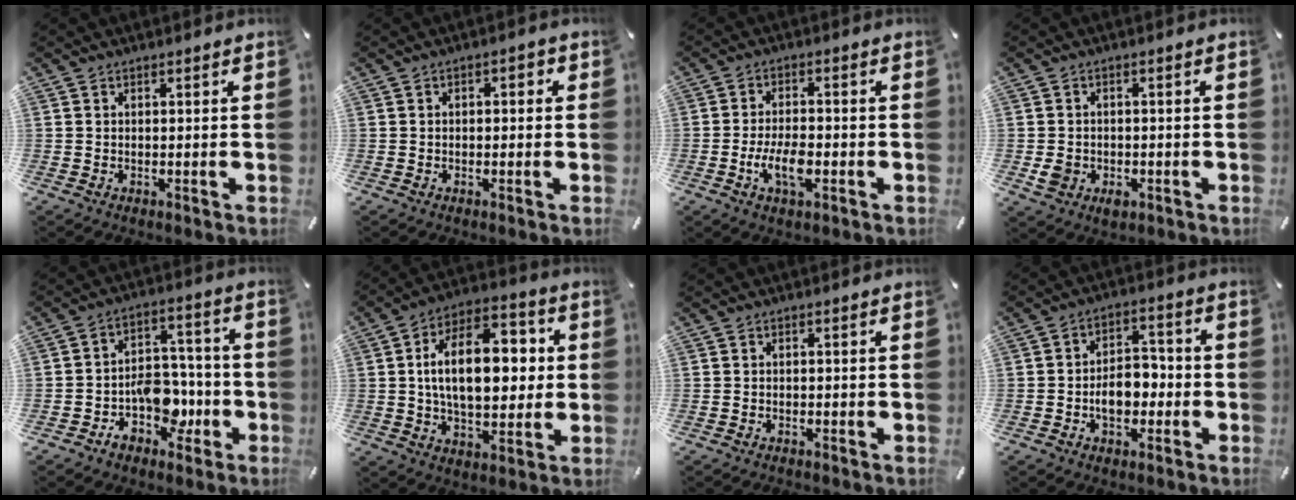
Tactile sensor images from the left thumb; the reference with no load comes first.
{"total": 1.8, "force": [-0.9, 1.1, 1.1], "torque": [-0.021, 0.010, -0.019]}
{"total": 6.9, "force": [-2.3, 3.1, 5.7], "torque": [-0.125, 0.001, -0.044]}
{"total": 4.0, "force": [-1.4, 3.2, 1.9], "torque": [-0.035, -0.001, -0.027]}
{"total": 11.4, "force": [-4.2, 8.8, 5.9], "torque": [-0.064, 0.026, -0.065]}
{"total": 19.1, "force": [2.0, 11.0, 15.5], "torque": [-0.258, 0.008, 0.029]}
{"total": 0.6, "force": [-0.5, 0.2, 0.2], "torque": [-0.003, 0.001, -0.011]}
{"total": 7.7, "force": [-2.4, 5.7, 4.7], "torque": [-0.068, 0.016, -0.041]}